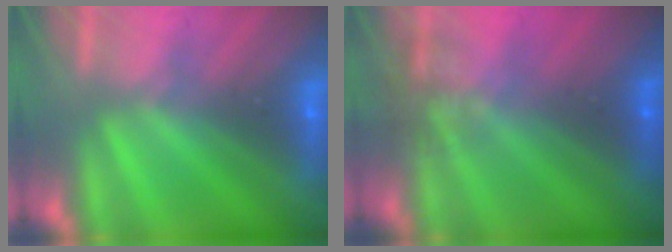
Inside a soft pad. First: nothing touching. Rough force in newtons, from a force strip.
{"total": 1.8}